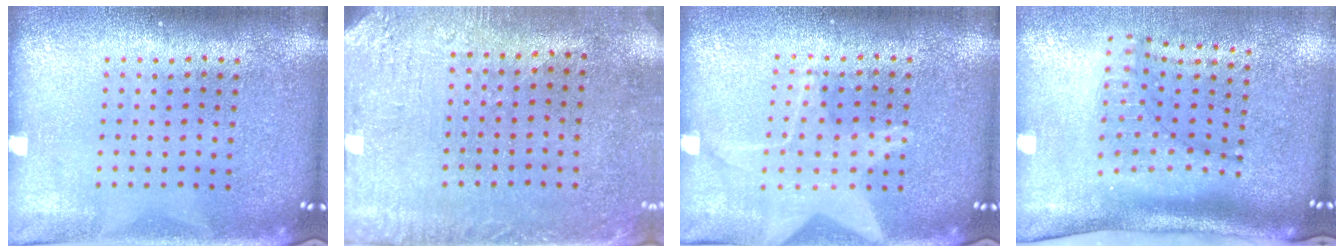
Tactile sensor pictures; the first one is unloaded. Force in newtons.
{"total": 3.2, "press": 2.5, "slide": 2.0}
{"total": 1.5, "press": 1.5, "slide": 0.2}
{"total": 2.2, "press": 1.5, "slide": 1.6}